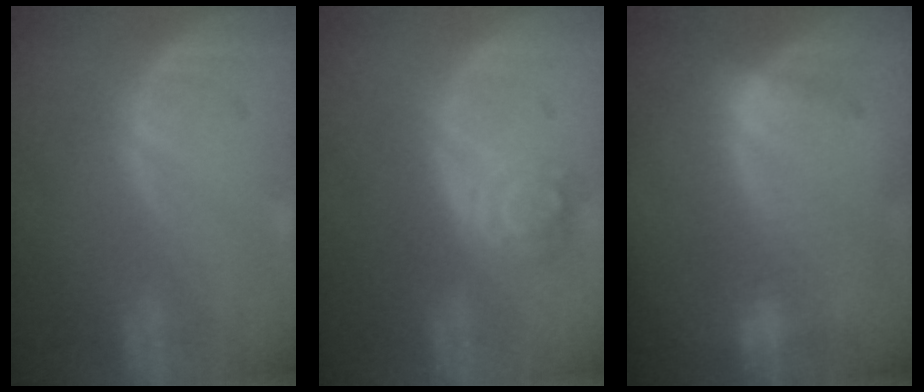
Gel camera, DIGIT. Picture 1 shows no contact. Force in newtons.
{"total": 4.5, "press": 4.2, "slide": 1.7}
{"total": 6.9, "press": 6.9, "slide": 0.6}